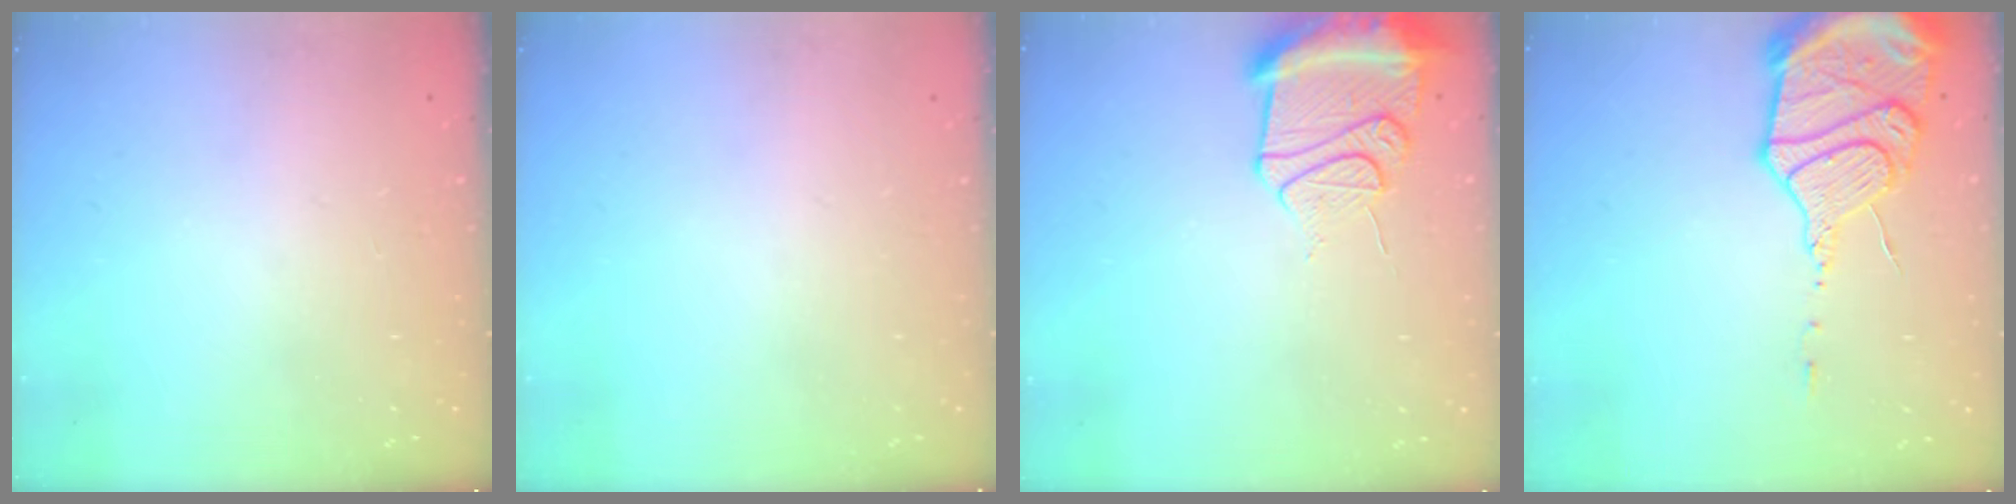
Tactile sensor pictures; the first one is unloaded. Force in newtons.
{"total": 0.0}
{"total": 12.9, "press": 12.8, "slide": 1.5}
{"total": 17.0, "press": 16.9, "slide": 1.6}